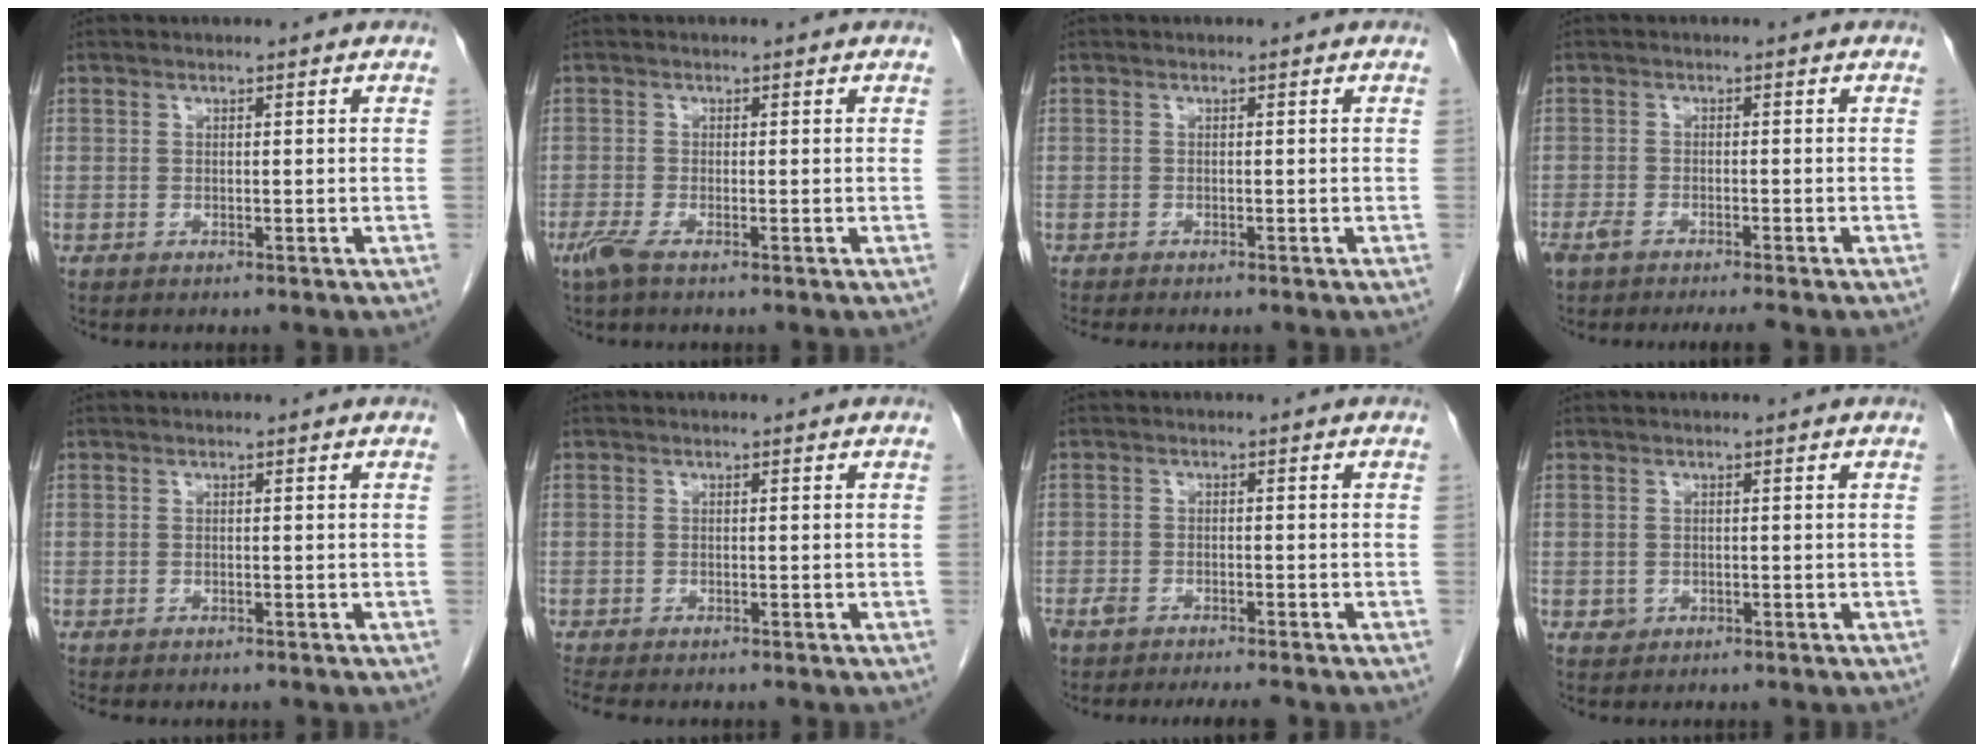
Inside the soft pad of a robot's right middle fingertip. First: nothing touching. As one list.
[{"total": 2.1, "force": [-1.3, 0.2, 1.5], "torque": [-0.040, -0.007, -0.032]}, {"total": 2.1, "force": [-1.9, 0.0, 0.9], "torque": [-0.014, -0.003, -0.028]}, {"total": 5.5, "force": [-4.4, 0.7, 3.2], "torque": [-0.051, -0.007, -0.071]}, {"total": 3.3, "force": [-2.8, 1.1, 1.3], "torque": [-0.017, -0.006, -0.036]}, {"total": 4.5, "force": [-3.9, 1.1, 2.0], "torque": [-0.030, -0.009, -0.059]}, {"total": 6.4, "force": [-5.3, 1.5, 3.2], "torque": [-0.047, -0.004, -0.081]}, {"total": 1.0, "force": [-0.3, 0.9, 0.2], "torque": [-0.001, 0.003, -0.003]}]